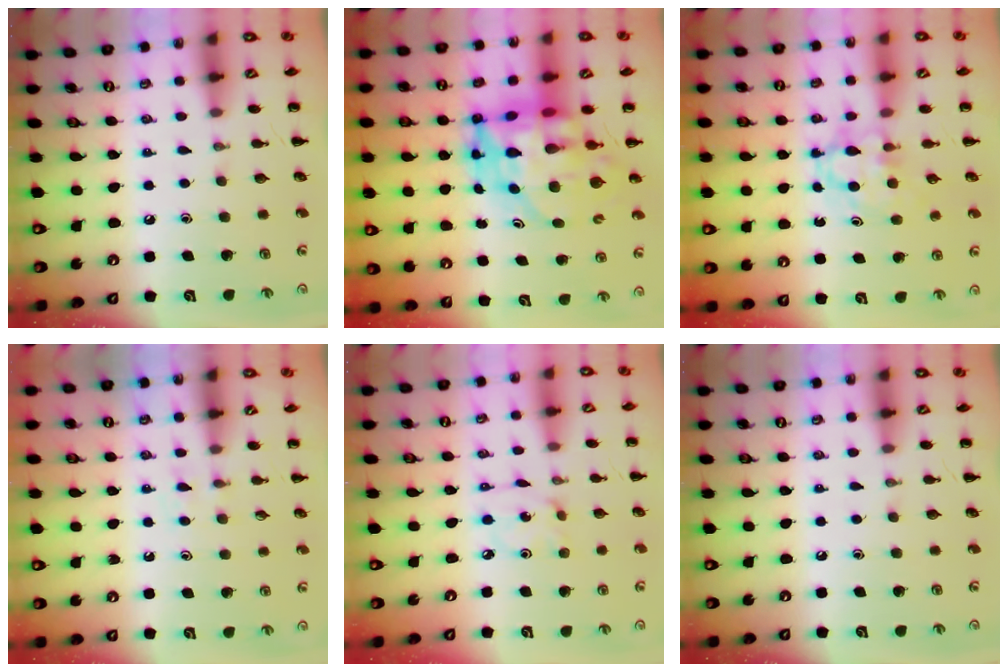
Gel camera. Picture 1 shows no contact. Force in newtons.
{"total": 12.5, "press": 12.0, "slide": 3.4}
{"total": 4.9, "press": 4.8, "slide": 0.9}
{"total": 2.9, "press": 2.7, "slide": 1.2}
{"total": 2.5, "press": 2.5, "slide": 0.5}
{"total": 0.0}